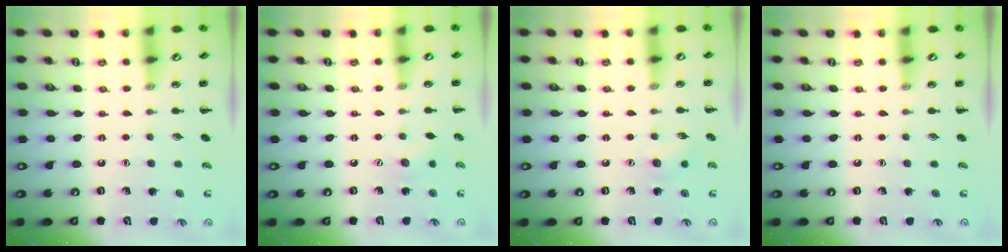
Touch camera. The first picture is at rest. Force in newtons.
{"total": 3.6, "press": 3.5, "slide": 0.6}
{"total": 5.7, "press": 5.6, "slide": 1.3}
{"total": 0.0}